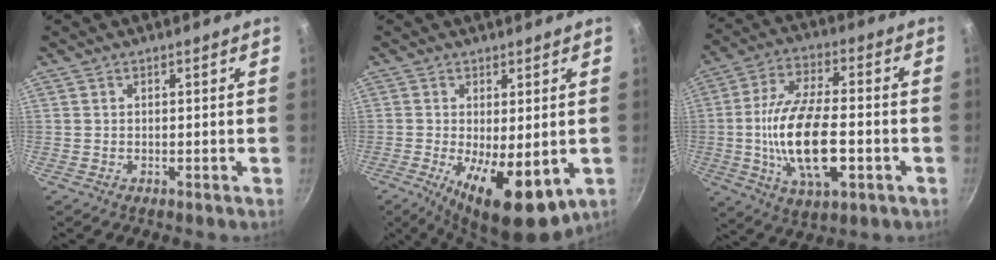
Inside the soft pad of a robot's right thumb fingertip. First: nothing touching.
{"total": 12.3, "force": [-2.5, 4.8, 11.1], "torque": [-0.171, -0.015, -0.027]}
{"total": 18.2, "force": [-3.4, 8.0, 16.0], "torque": [-0.291, 0.016, -0.063]}